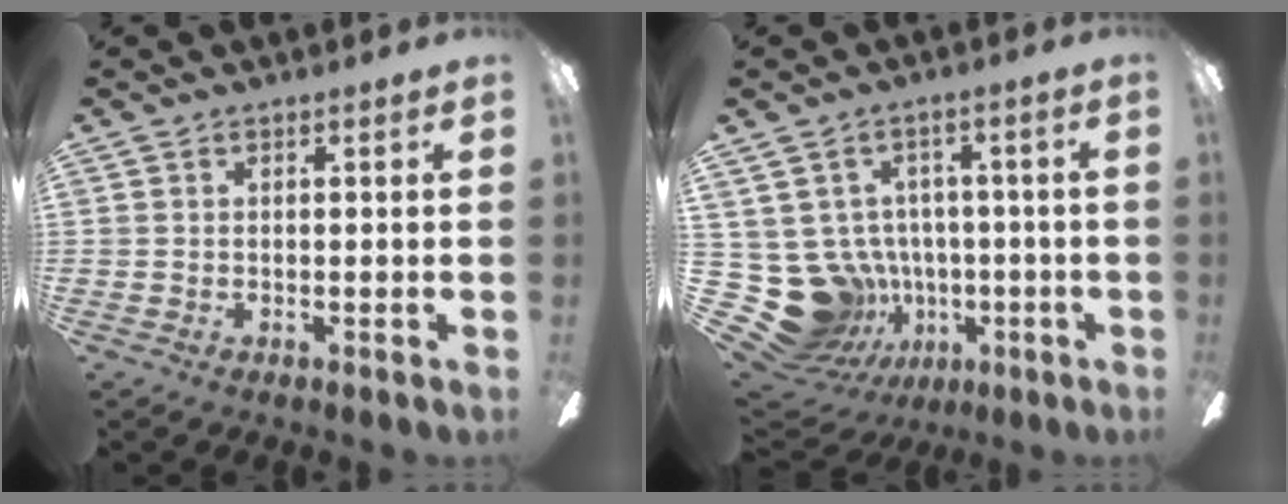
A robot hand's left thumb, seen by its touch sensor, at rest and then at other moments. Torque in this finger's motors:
{"motor_torque": [0.00, 0.13, -0.24, -0.02, 0.00]}